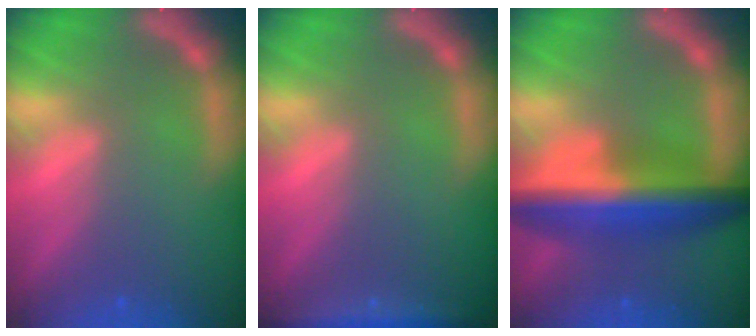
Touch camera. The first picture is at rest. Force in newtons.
{"total": 3.5}
{"total": 9.5}